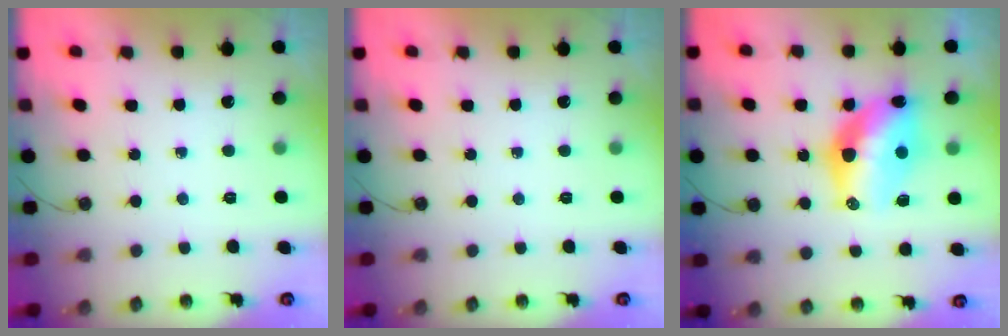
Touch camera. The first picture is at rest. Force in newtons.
{"total": 0.0}
{"total": 13.8, "press": 13.7, "slide": 1.5}